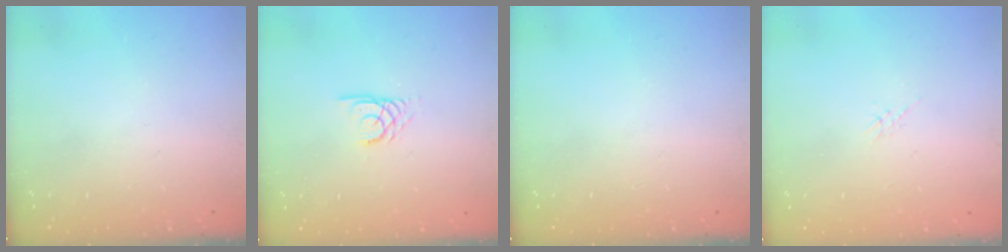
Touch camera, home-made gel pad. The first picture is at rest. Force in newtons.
{"total": 2.4, "press": 2.4, "slide": 0.2}
{"total": 0.0}
{"total": 1.7, "press": 1.6, "slide": 0.4}